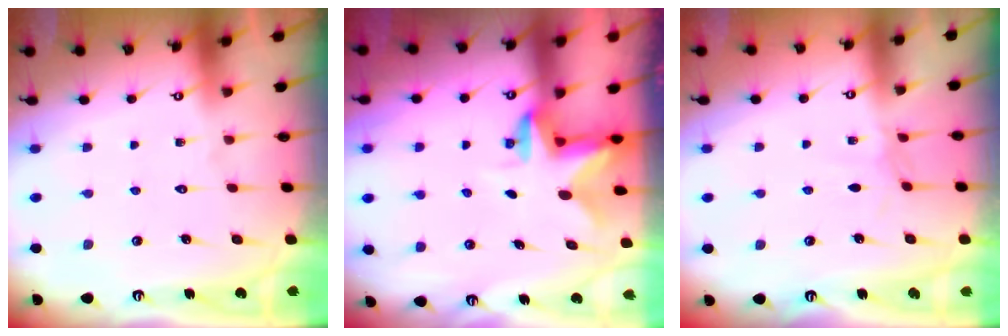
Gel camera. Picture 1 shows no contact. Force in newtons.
{"total": 2.5, "press": 2.5, "slide": 0.4}
{"total": 1.9, "press": 1.9, "slide": 0.5}